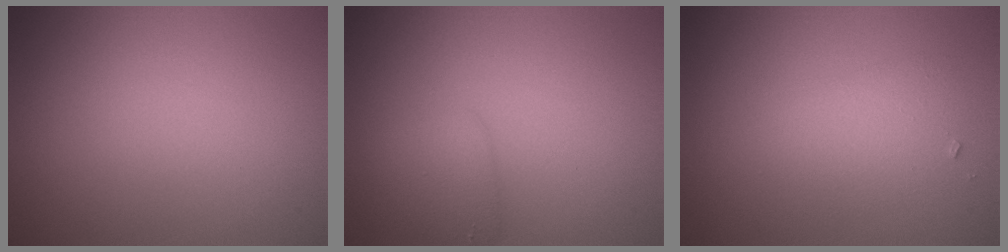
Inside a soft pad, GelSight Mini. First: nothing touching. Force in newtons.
{"total": 2.0, "press": 2.0, "slide": 0.0}
{"total": 2.3, "press": 2.3, "slide": 0.2}